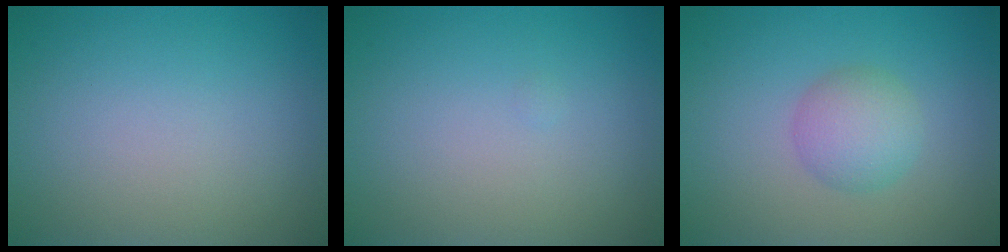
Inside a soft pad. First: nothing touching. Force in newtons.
{"total": 0.0}
{"total": 2.9, "press": 2.9, "slide": 0.1}